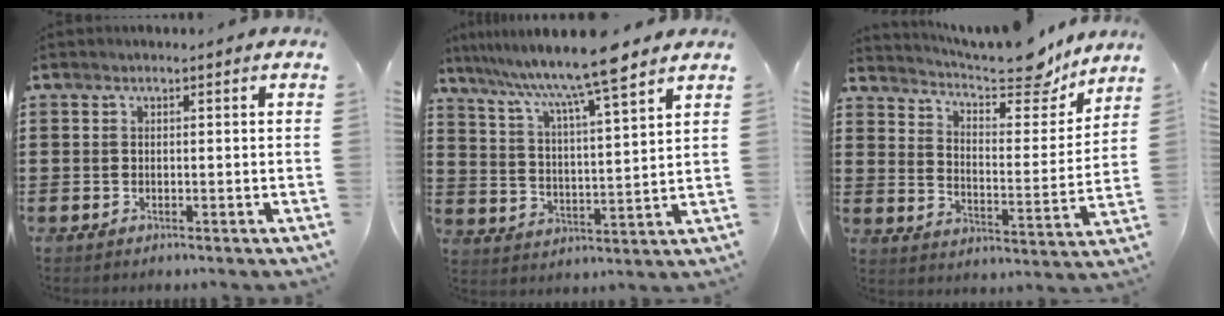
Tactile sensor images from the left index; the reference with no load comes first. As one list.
[{"total": 8.8, "force": [7.5, -0.4, 4.7], "torque": [-0.119, -0.043, 0.122]}, {"total": 11.0, "force": [9.6, 2.3, 4.7], "torque": [-0.088, -0.069, 0.161]}]